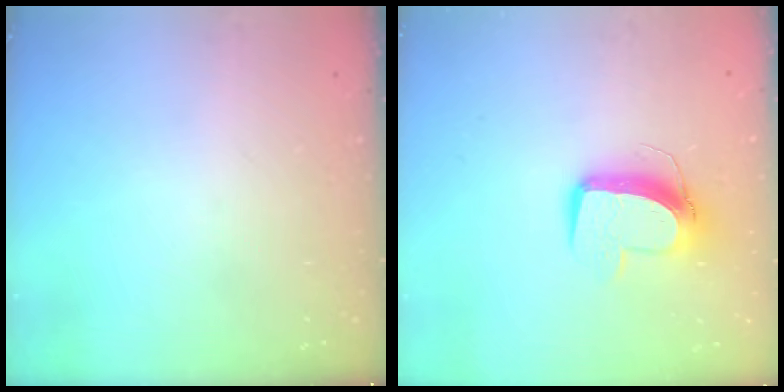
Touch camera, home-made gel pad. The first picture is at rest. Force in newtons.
{"total": 10.7, "press": 10.6, "slide": 1.1}